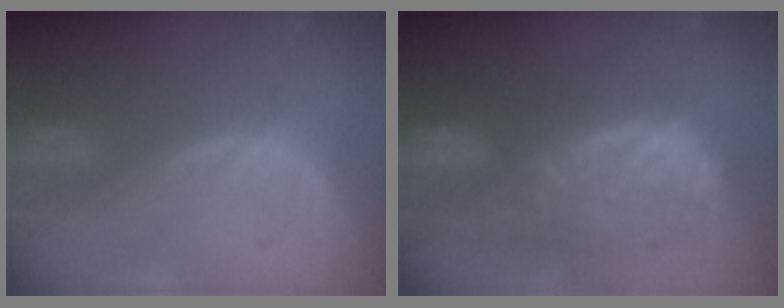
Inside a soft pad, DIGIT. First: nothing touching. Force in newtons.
{"total": 11.5, "press": 9.7, "slide": 6.3}